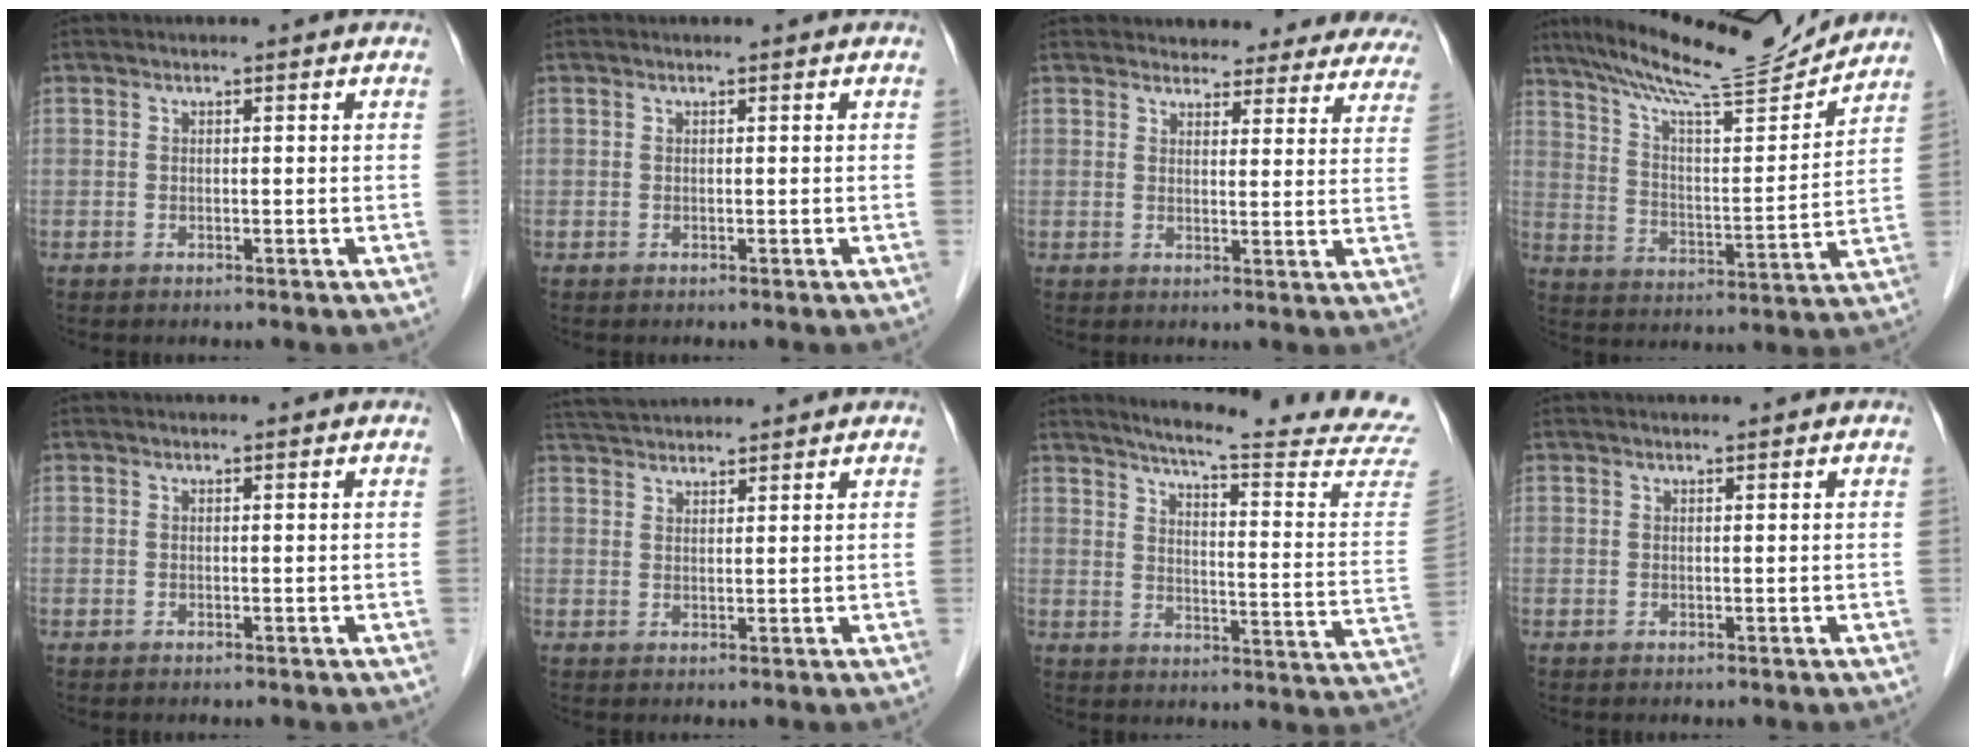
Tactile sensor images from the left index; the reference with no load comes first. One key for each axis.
{"total": 0.0}
{"total": 17.2, "fx": 16.0, "fy": 5.4, "fz": 3.2, "tx": -0.006, "ty": -0.020, "tz": 0.165}
{"total": 17.6, "fx": 16.2, "fy": 0.5, "fz": 6.8, "tx": -0.122, "ty": -0.005, "tz": 0.256}
{"total": 0.6, "fx": 0.6, "fy": 0.1, "fz": 0.1, "tx": -0.003, "ty": 0.006, "tz": 0.006}
{"total": 7.0, "fx": 6.7, "fy": 0.8, "fz": 1.9, "tx": -0.039, "ty": 0.041, "tz": 0.112}
{"total": 23.5, "fx": 21.9, "fy": -1.2, "fz": 8.5, "tx": -0.124, "ty": -0.127, "tz": 0.257}
{"total": 0.8, "fx": 0.8, "fy": 0.0, "fz": 0.2, "tx": -0.007, "ty": 0.007, "tz": 0.014}